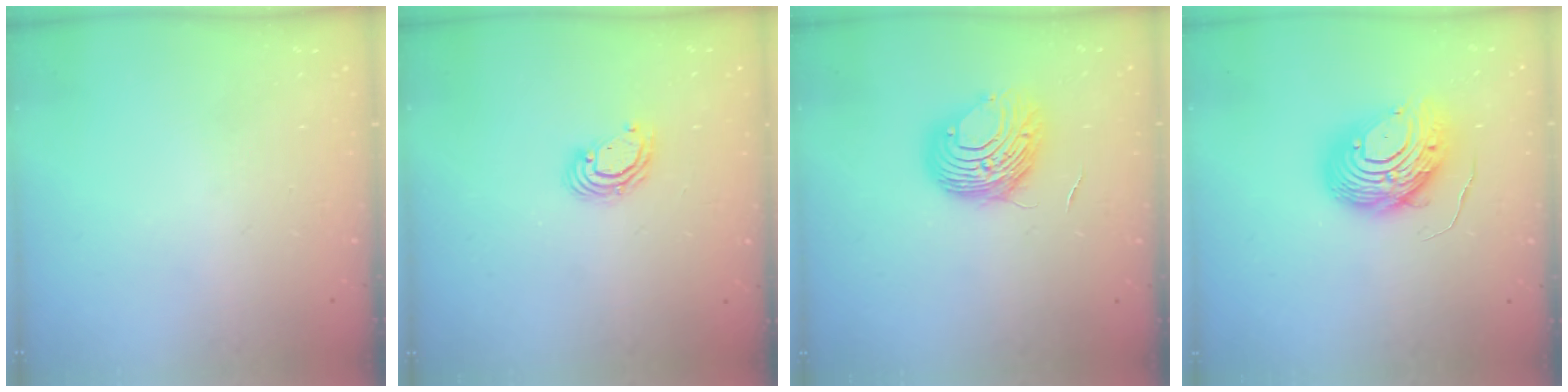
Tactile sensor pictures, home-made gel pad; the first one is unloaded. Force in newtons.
{"total": 5.1, "press": 5.1, "slide": 0.2}
{"total": 9.2, "press": 9.2, "slide": 1.1}
{"total": 12.1, "press": 12.1, "slide": 1.4}